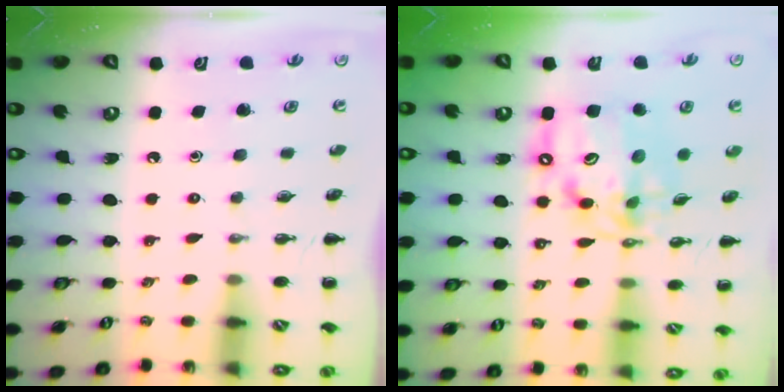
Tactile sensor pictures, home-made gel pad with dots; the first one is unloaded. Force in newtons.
{"total": 14.2, "press": 13.8, "slide": 3.4}